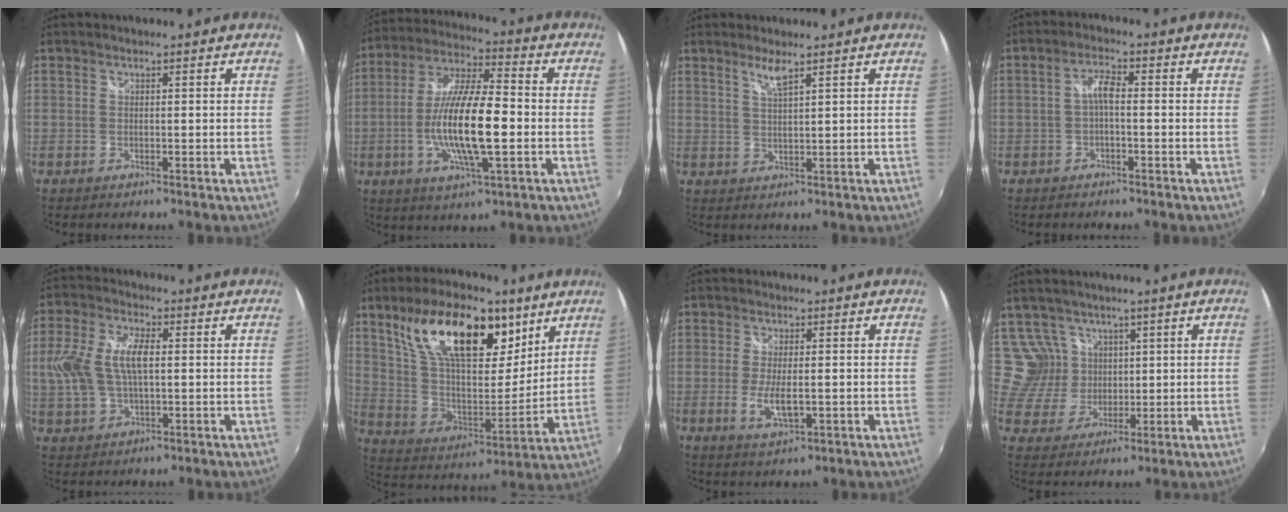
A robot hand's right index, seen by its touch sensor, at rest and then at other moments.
{"total": 15.8, "force": [-3.1, 3.5, 15.1], "torque": [-0.295, -0.005, -0.059]}
{"total": 3.0, "force": [2.2, 0.0, 2.1], "torque": [-0.043, -0.003, 0.042]}
{"total": 3.0, "force": [-0.8, 0.8, 2.8], "torque": [-0.058, 0.009, -0.015]}
{"total": 11.0, "force": [0.7, 5.5, 9.5], "torque": [-0.202, 0.011, 0.014]}
{"total": 24.4, "force": [13.2, 11.3, 17.1], "torque": [-0.313, 0.027, 0.236]}
{"total": 5.6, "force": [-1.2, 1.8, 5.1], "torque": [-0.102, -0.012, -0.020]}
{"total": 6.7, "force": [3.2, 5.9, 0.8], "torque": [-0.012, 0.010, 0.073]}